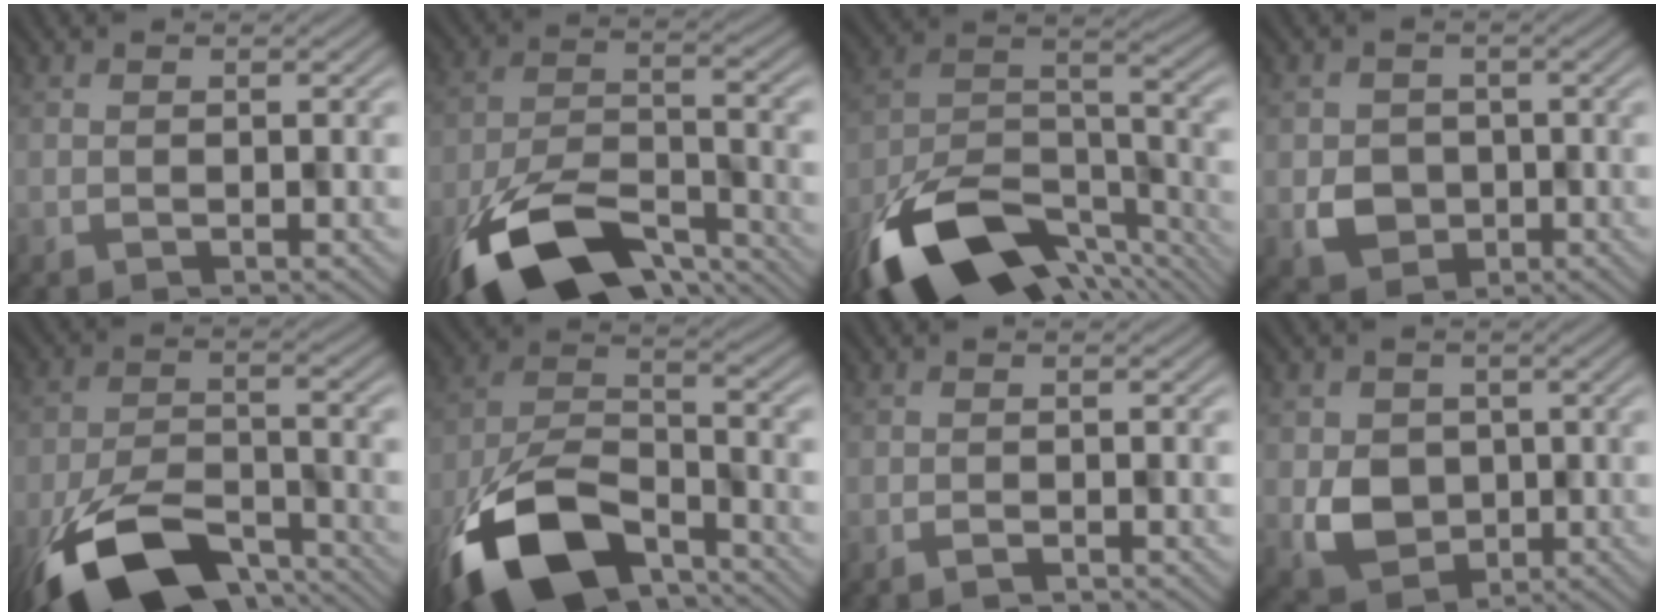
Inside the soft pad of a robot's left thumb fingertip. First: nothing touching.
{"total": 15.6, "force": [-10.2, 6.3, 9.9], "torque": [-0.217, -0.029, -0.172]}
{"total": 16.3, "force": [-10.6, 7.2, 10.0], "torque": [-0.214, -0.038, -0.163]}
{"total": 3.6, "force": [-0.5, 3.4, 1.0], "torque": [-0.020, -0.010, -0.010]}
{"total": 13.9, "force": [-8.8, 6.1, 8.9], "torque": [-0.182, -0.023, -0.152]}
{"total": 15.3, "force": [-9.5, 7.4, 9.4], "torque": [-0.207, -0.027, -0.177]}
{"total": 0.7, "force": [-0.6, 0.1, 0.4], "torque": [-0.008, 0.001, -0.010]}
{"total": 5.0, "force": [-0.1, 4.5, 2.2], "torque": [-0.050, -0.014, -0.003]}